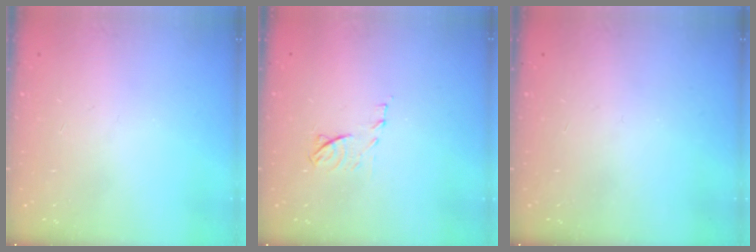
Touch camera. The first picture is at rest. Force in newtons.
{"total": 7.6, "press": 7.6, "slide": 0.7}
{"total": 0.0}